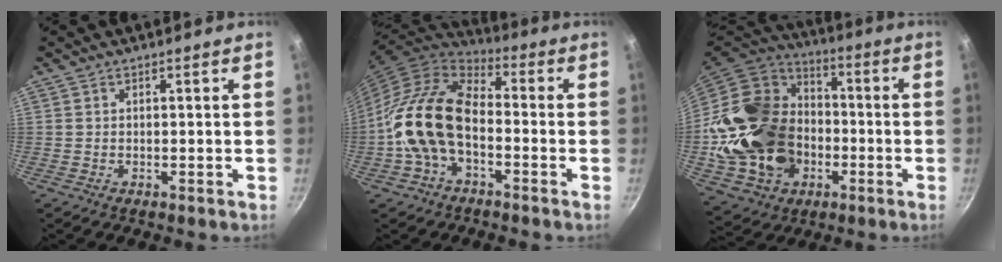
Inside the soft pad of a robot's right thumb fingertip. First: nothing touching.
{"total": 16.3, "force": [-3.7, 10.0, 12.4], "torque": [-0.210, 0.044, -0.085]}
{"total": 27.4, "force": [-4.1, 21.5, 16.5], "torque": [-0.285, 0.053, -0.052]}